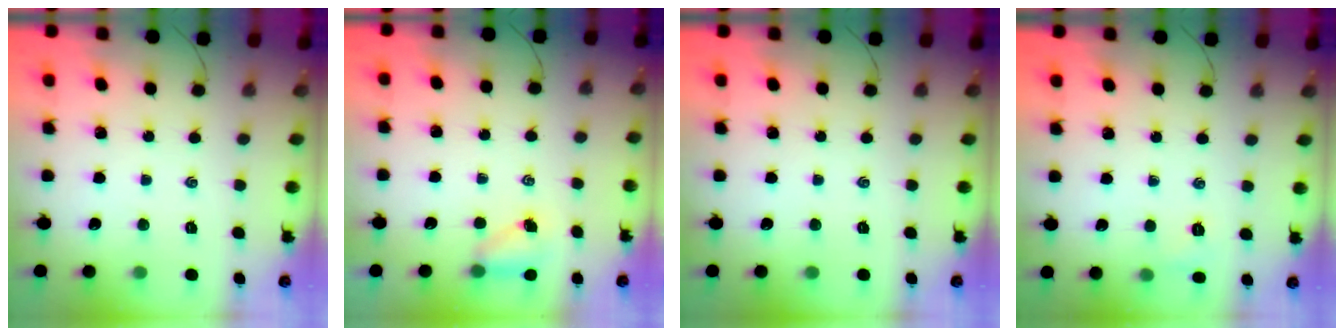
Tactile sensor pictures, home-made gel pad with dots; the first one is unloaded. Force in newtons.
{"total": 3.4, "press": 3.4, "slide": 0.6}
{"total": 0.0}
{"total": 4.8, "press": 4.6, "slide": 1.0}